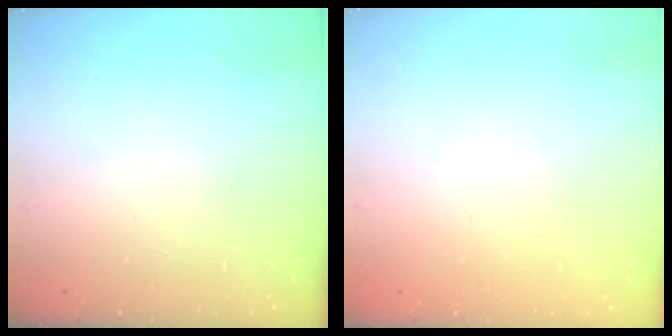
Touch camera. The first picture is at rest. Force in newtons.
{"total": 0.0}